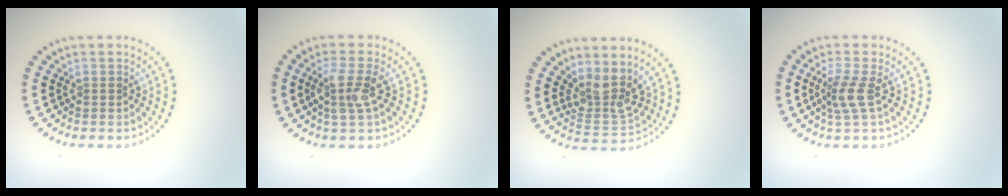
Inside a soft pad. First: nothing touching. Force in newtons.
{"total": 2.9, "press": 2.6, "slide": 1.3}
{"total": 3.6, "press": 2.8, "slide": 2.3}
{"total": 2.4, "press": 1.8, "slide": 1.6}